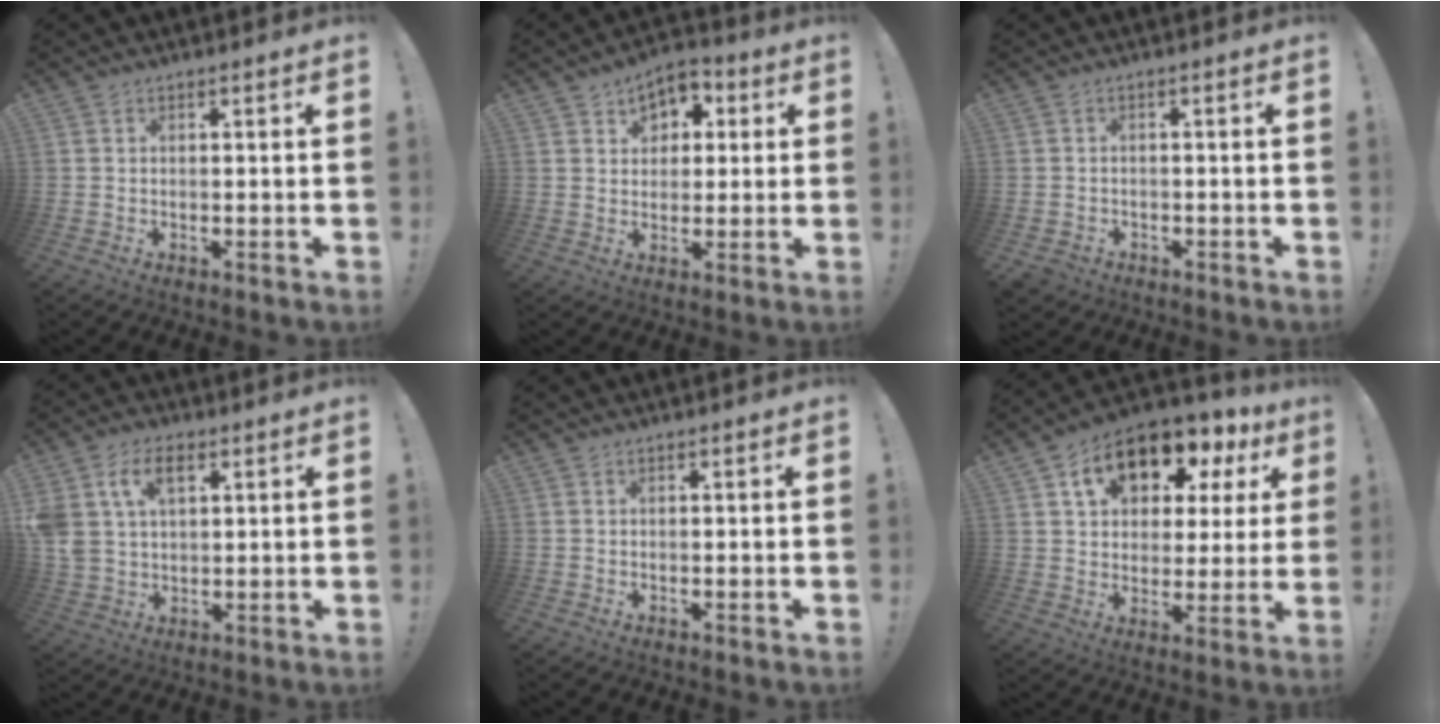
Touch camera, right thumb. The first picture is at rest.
{"total": 6.7, "force": [2.6, 5.7, 2.3], "torque": [-0.035, -0.008, 0.050]}
{"total": 1.7, "force": [-1.0, 1.4, 0.5], "torque": [-0.009, 0.000, -0.017]}
{"total": 10.6, "force": [4.4, 6.9, 6.8], "torque": [-0.144, -0.003, 0.082]}
{"total": 0.0}
{"total": 14.9, "force": [8.2, 8.8, 8.8], "torque": [-0.141, -0.043, 0.141]}